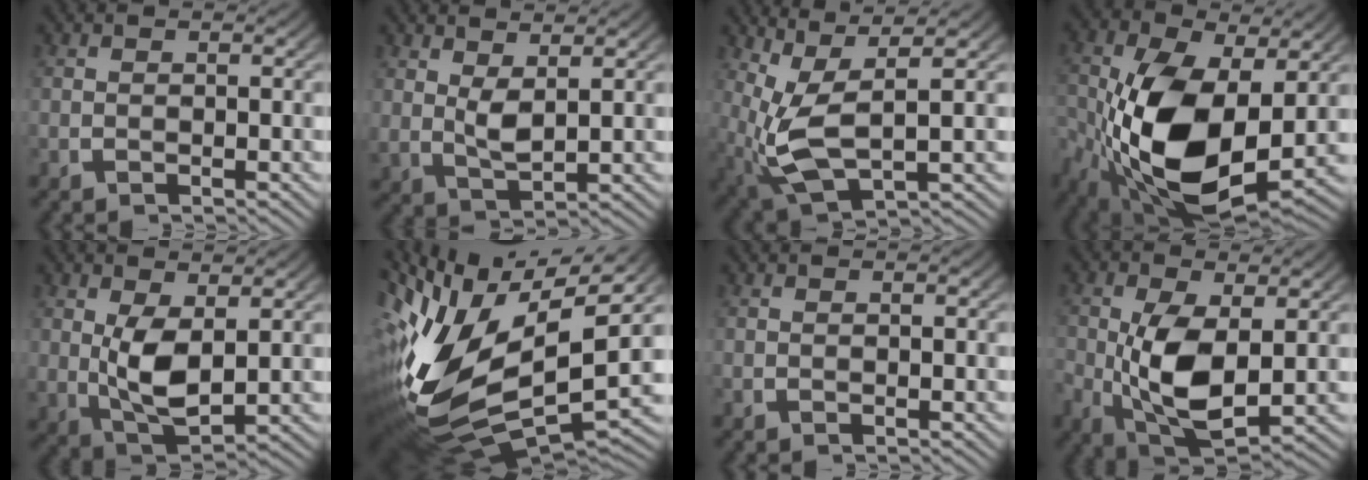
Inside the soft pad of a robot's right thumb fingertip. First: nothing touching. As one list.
[{"total": 3.2, "force": [1.7, 1.6, 2.2], "torque": [-0.047, -0.010, 0.041]}, {"total": 8.8, "force": [0.4, 5.0, 7.3], "torque": [-0.159, -0.035, 0.029]}, {"total": 16.5, "force": [-2.5, 10.2, 12.7], "torque": [-0.267, -0.072, -0.007]}, {"total": 6.3, "force": [0.3, 3.8, 5.0], "torque": [-0.116, -0.031, 0.023]}, {"total": 17.7, "force": [-1.9, 10.3, 14.3], "torque": [-0.288, -0.053, -0.003]}, {"total": 0.0}, {"total": 9.9, "force": [-1.3, 6.2, 7.6], "torque": [-0.176, -0.053, 0.003]}]